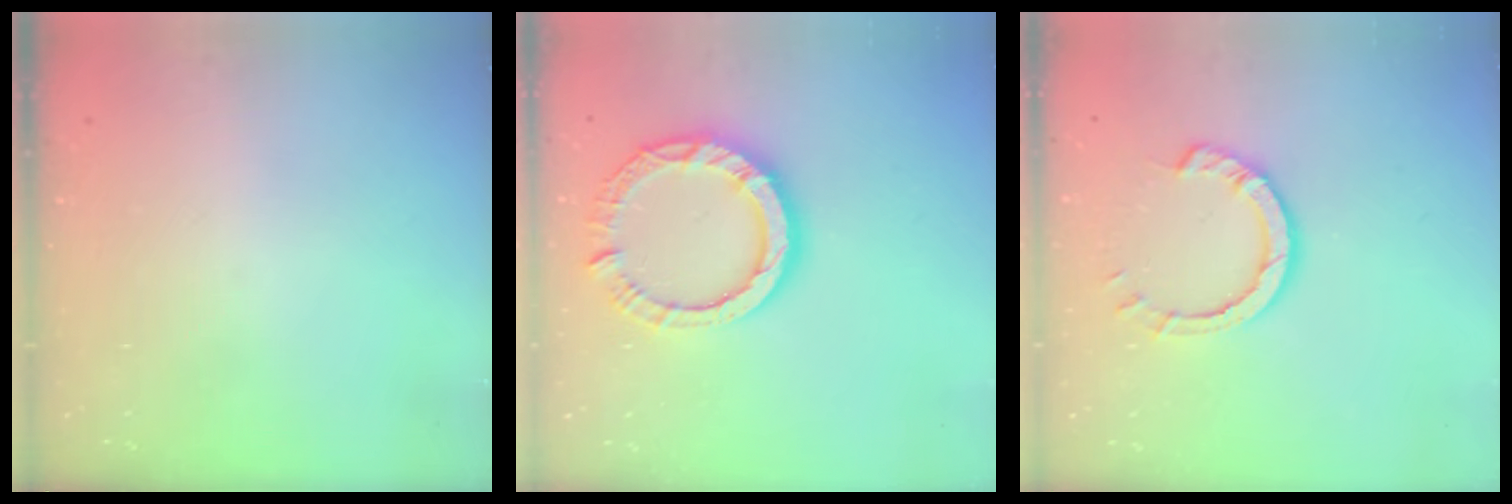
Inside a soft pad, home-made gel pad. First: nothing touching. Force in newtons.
{"total": 13.2, "press": 13.1, "slide": 1.6}
{"total": 6.3, "press": 6.3, "slide": 0.6}